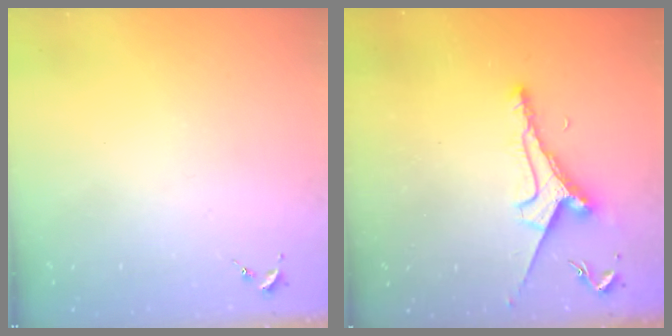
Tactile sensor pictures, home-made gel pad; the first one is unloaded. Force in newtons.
{"total": 8.1, "press": 8.1, "slide": 0.7}